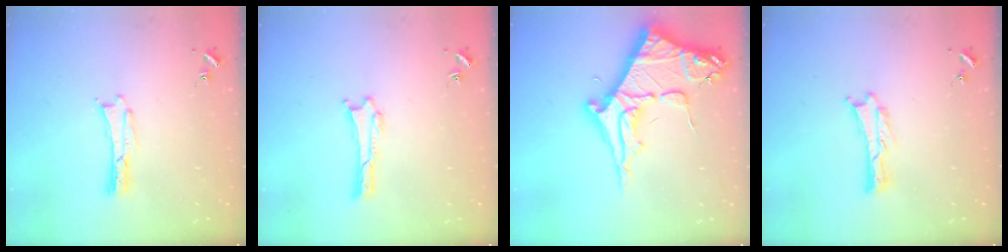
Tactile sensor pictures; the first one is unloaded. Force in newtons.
{"total": 0.0}
{"total": 10.6, "press": 10.6, "slide": 1.2}
{"total": 0.0}